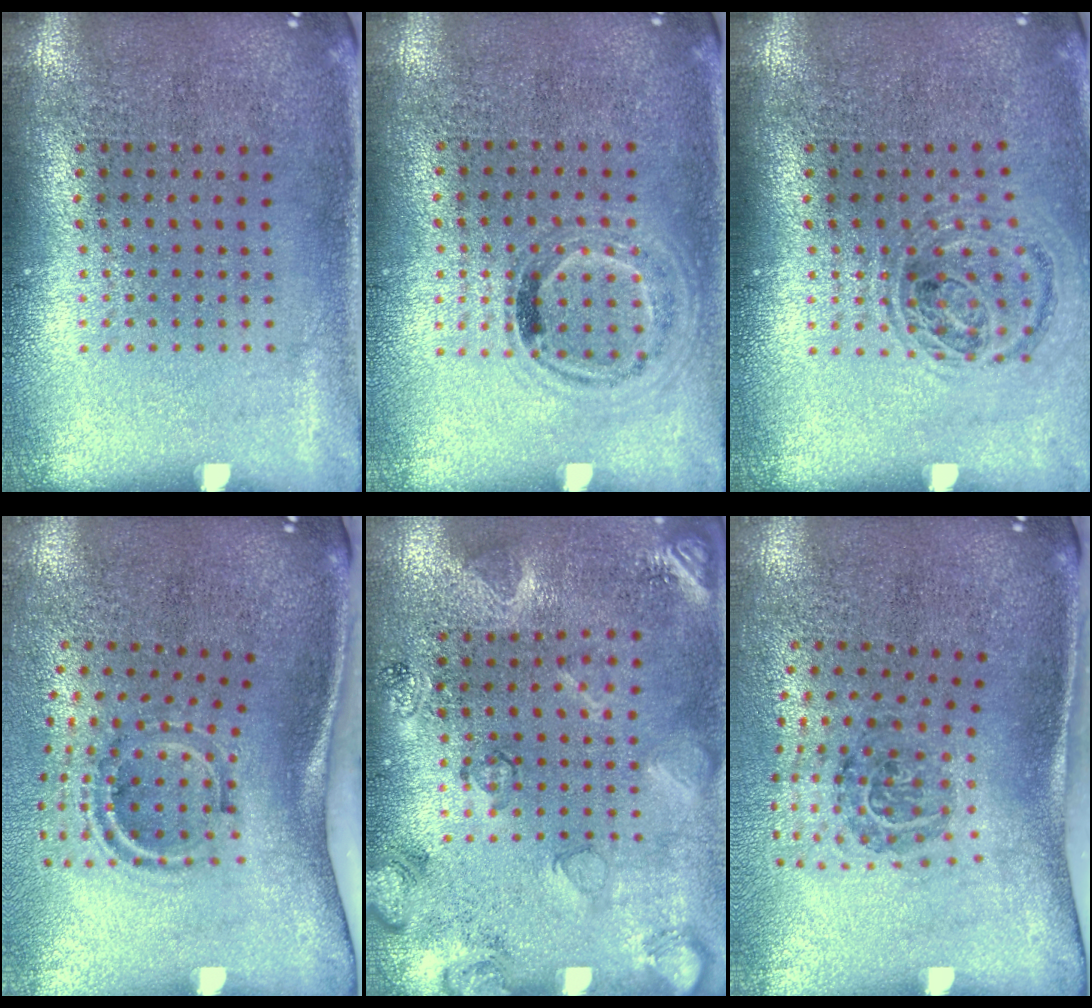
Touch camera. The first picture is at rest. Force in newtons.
{"total": 0.9, "press": 0.9, "slide": 0.3}
{"total": 1.0, "press": 0.9, "slide": 0.2}
{"total": 2.0, "press": 1.2, "slide": 1.7}
{"total": 2.2, "press": 1.9, "slide": 1.1}
{"total": 1.9, "press": 1.2, "slide": 1.4}